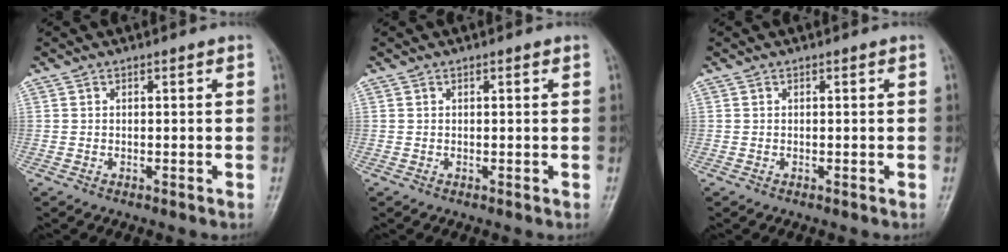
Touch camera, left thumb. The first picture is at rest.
{"total": 0.5, "force": [0.3, 0.1, 0.4], "torque": [-0.007, 0.000, 0.003]}
{"total": 0.0}